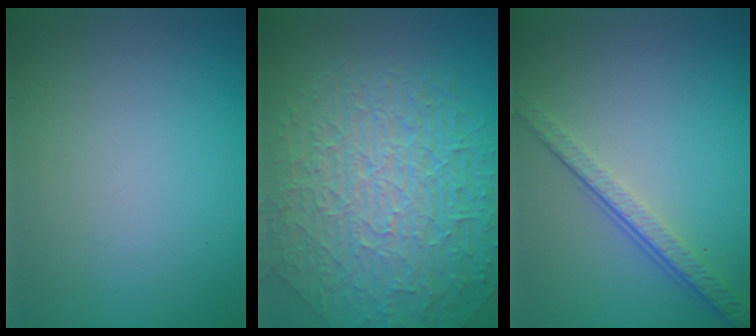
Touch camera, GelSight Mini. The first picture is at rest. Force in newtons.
{"total": 10.2, "press": 6.7, "slide": 7.8}
{"total": 4.0, "press": 2.8, "slide": 2.8}